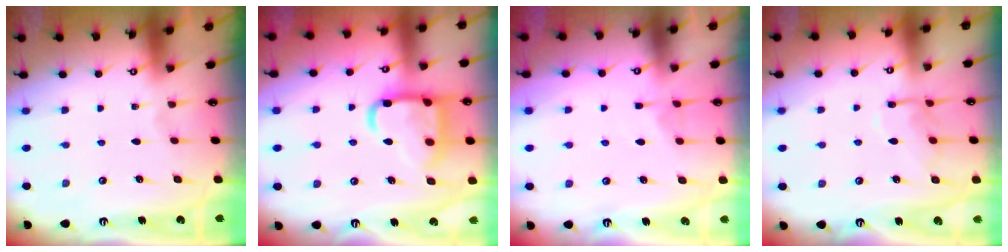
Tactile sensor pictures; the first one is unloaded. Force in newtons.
{"total": 17.6, "press": 17.5, "slide": 1.8}
{"total": 3.6, "press": 3.5, "slide": 0.5}
{"total": 10.9, "press": 10.8, "slide": 0.8}